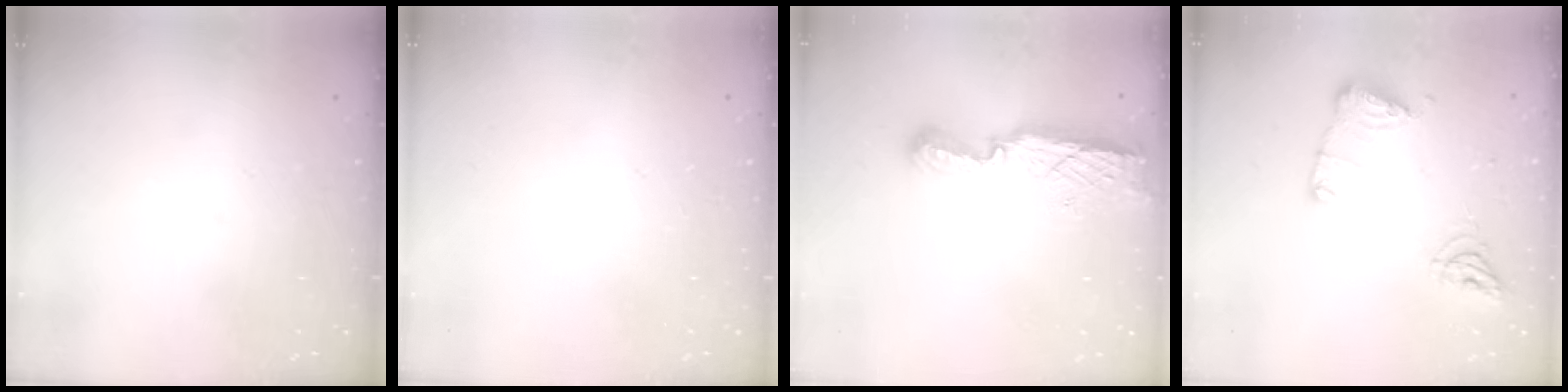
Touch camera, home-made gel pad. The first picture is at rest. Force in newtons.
{"total": 0.0}
{"total": 7.9, "press": 7.9, "slide": 0.3}
{"total": 11.3, "press": 11.2, "slide": 0.9}